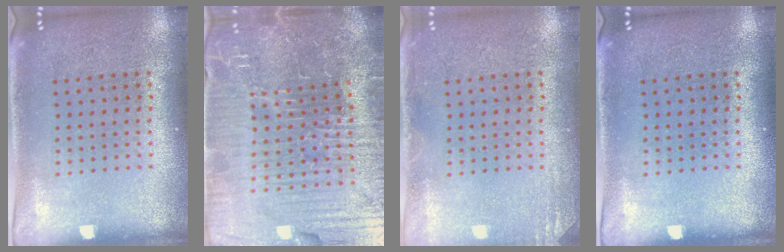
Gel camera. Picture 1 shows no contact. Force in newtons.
{"total": 7.5, "press": 6.7, "slide": 3.4}
{"total": 1.5, "press": 1.4, "slide": 0.2}
{"total": 0.0}